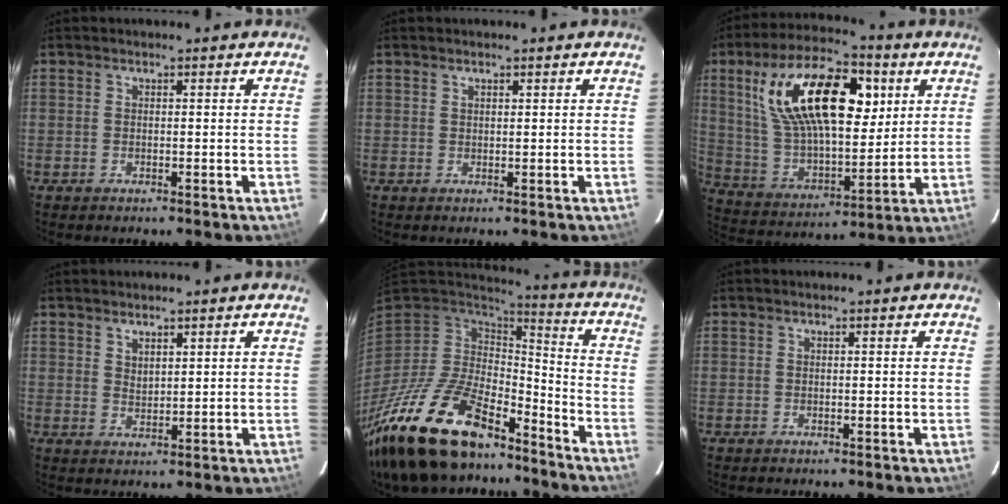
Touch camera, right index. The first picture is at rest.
{"total": 0.6, "force": [0.5, 0.3, 0.2], "torque": [-0.004, 0.002, 0.009]}
{"total": 24.2, "force": [8.7, 11.5, 19.4], "torque": [-0.366, 0.024, 0.160]}
{"total": 2.5, "force": [1.9, 1.1, 1.0], "torque": [-0.015, -0.001, 0.035]}
{"total": 27.0, "force": [-18.9, 10.4, 16.3], "torque": [-0.329, -0.035, -0.321]}
{"total": 0.0}